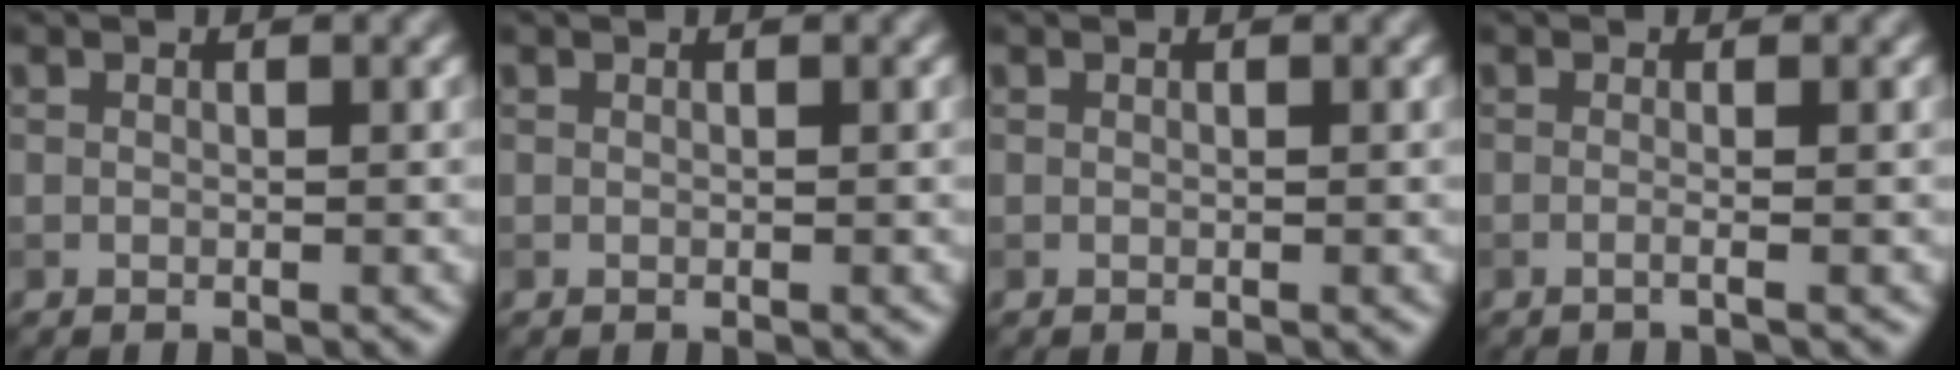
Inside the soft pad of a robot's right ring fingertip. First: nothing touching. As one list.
[{"total": 0.0}, {"total": 0.0}, {"total": 1.1, "force": [-0.2, 0.4, 1.0], "torque": [-0.012, -0.008, -0.018]}]